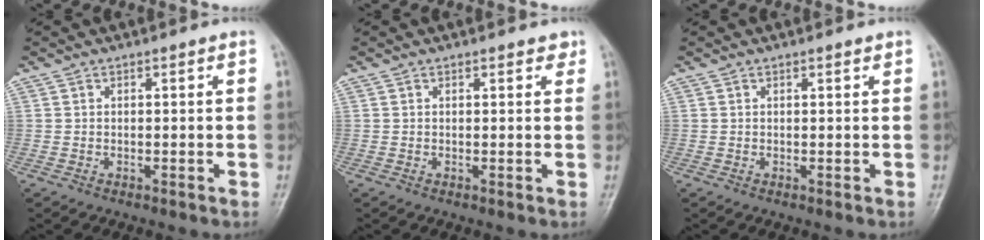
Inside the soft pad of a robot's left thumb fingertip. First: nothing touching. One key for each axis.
{"total": 1.4, "fx": 0.9, "fy": 0.8, "fz": 0.6, "tx": 0.007, "ty": -0.003, "tz": 0.006}
{"total": 0.6, "fx": 0.4, "fy": 0.3, "fz": 0.3, "tx": -0.005, "ty": -0.002, "tz": 0.005}